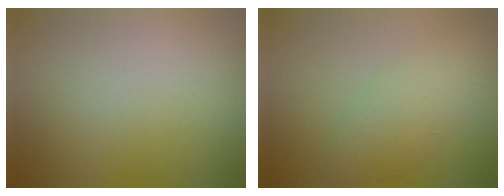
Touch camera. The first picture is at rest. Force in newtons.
{"total": 4.0, "press": 4.0, "slide": 0.1}